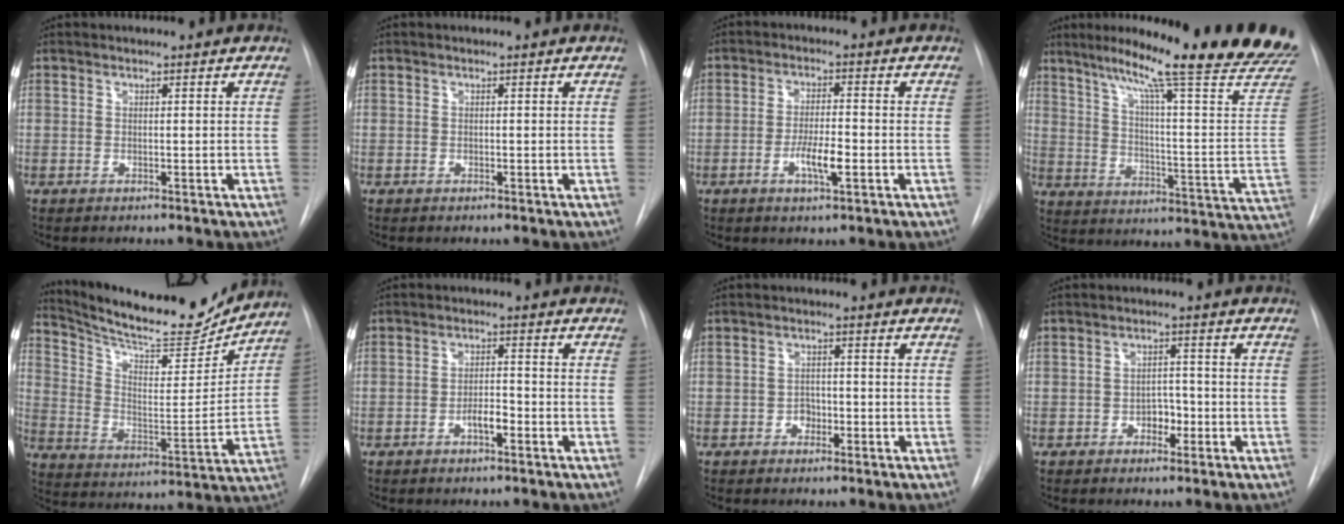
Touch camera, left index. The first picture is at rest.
{"total": 1.2, "force": [-1.2, 0.0, -0.1], "torque": [0.004, -0.005, -0.019]}
{"total": 5.3, "force": [-2.9, 0.9, 4.3], "torque": [-0.081, -0.007, -0.046]}
{"total": 26.2, "force": [20.6, -0.9, 16.1], "torque": [-0.220, -0.075, 0.269]}
{"total": 17.6, "force": [16.4, 2.3, 5.9], "torque": [-0.109, -0.039, 0.250]}
{"total": 3.6, "force": [-2.7, 1.0, 2.2], "torque": [-0.035, -0.002, -0.044]}
{"total": 2.7, "force": [-2.0, 1.6, 0.8], "torque": [-0.005, 0.002, -0.030]}
{"total": 3.4, "force": [-2.3, 1.8, 1.6], "torque": [-0.015, 0.002, -0.035]}